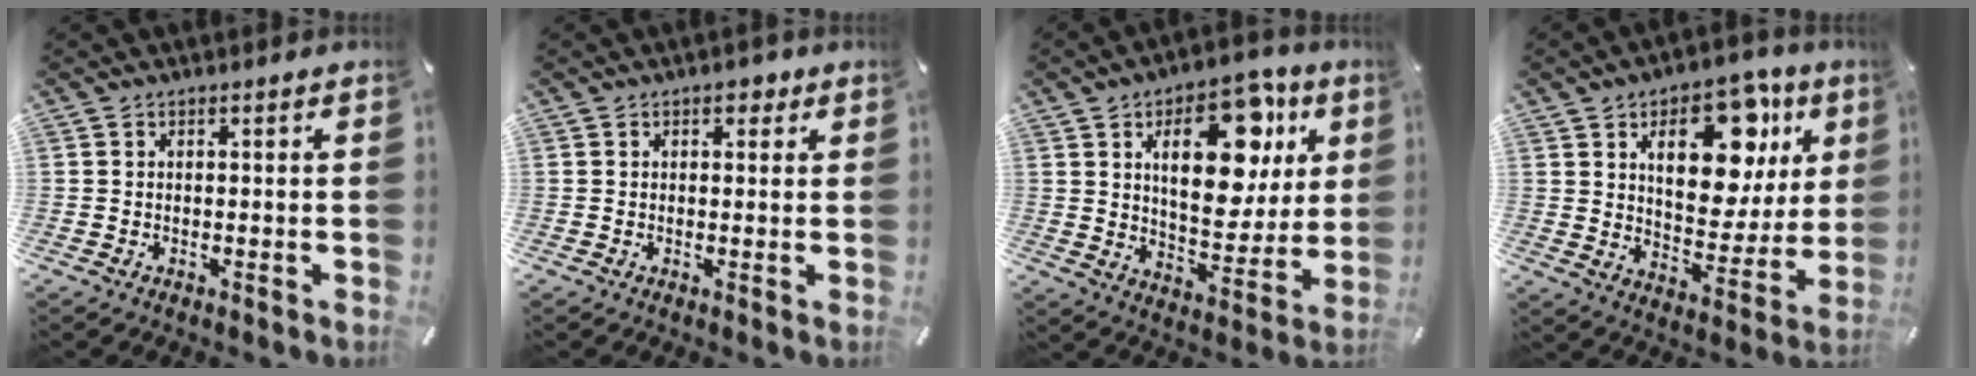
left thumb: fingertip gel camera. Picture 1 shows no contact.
{"total": 2.4, "force": [1.1, 1.7, 1.3], "torque": [-0.005, -0.003, 0.012]}
{"total": 20.7, "force": [8.8, 11.4, 14.9], "torque": [-0.201, -0.034, 0.142]}
{"total": 19.3, "force": [8.9, 11.1, 13.1], "torque": [-0.185, -0.034, 0.148]}